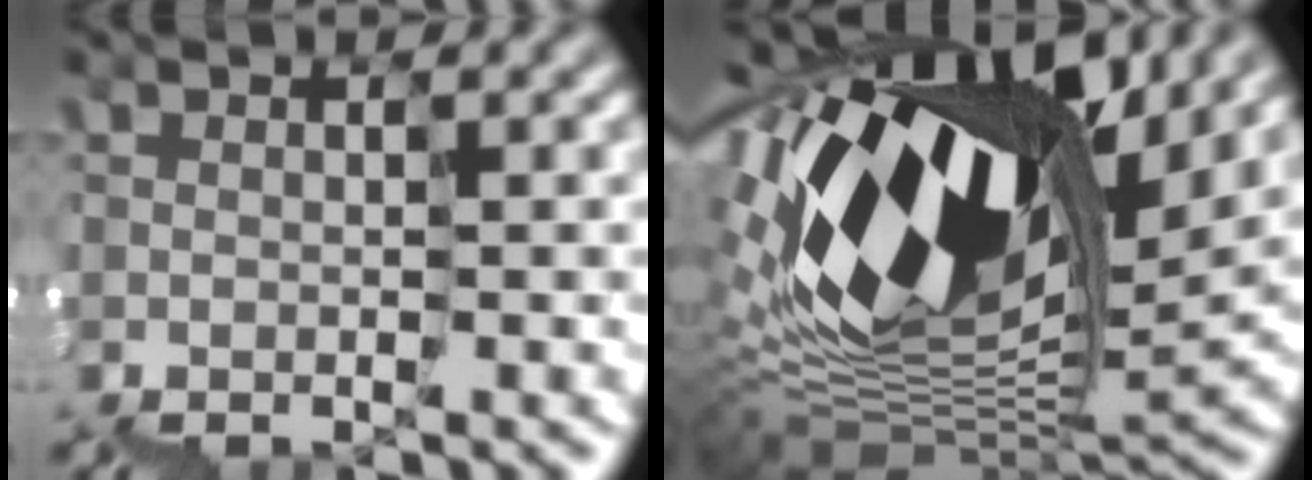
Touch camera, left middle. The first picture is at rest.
{"total": 15.9, "force": [5.1, 8.0, 12.8], "torque": [-0.242, 0.039, 0.077]}